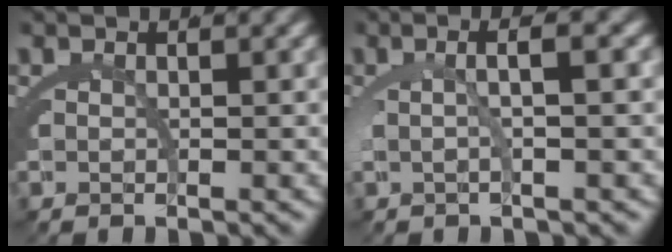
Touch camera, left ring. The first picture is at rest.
{"total": 3.0, "force": [0.3, -0.1, 2.9], "torque": [-0.050, 0.010, 0.005]}